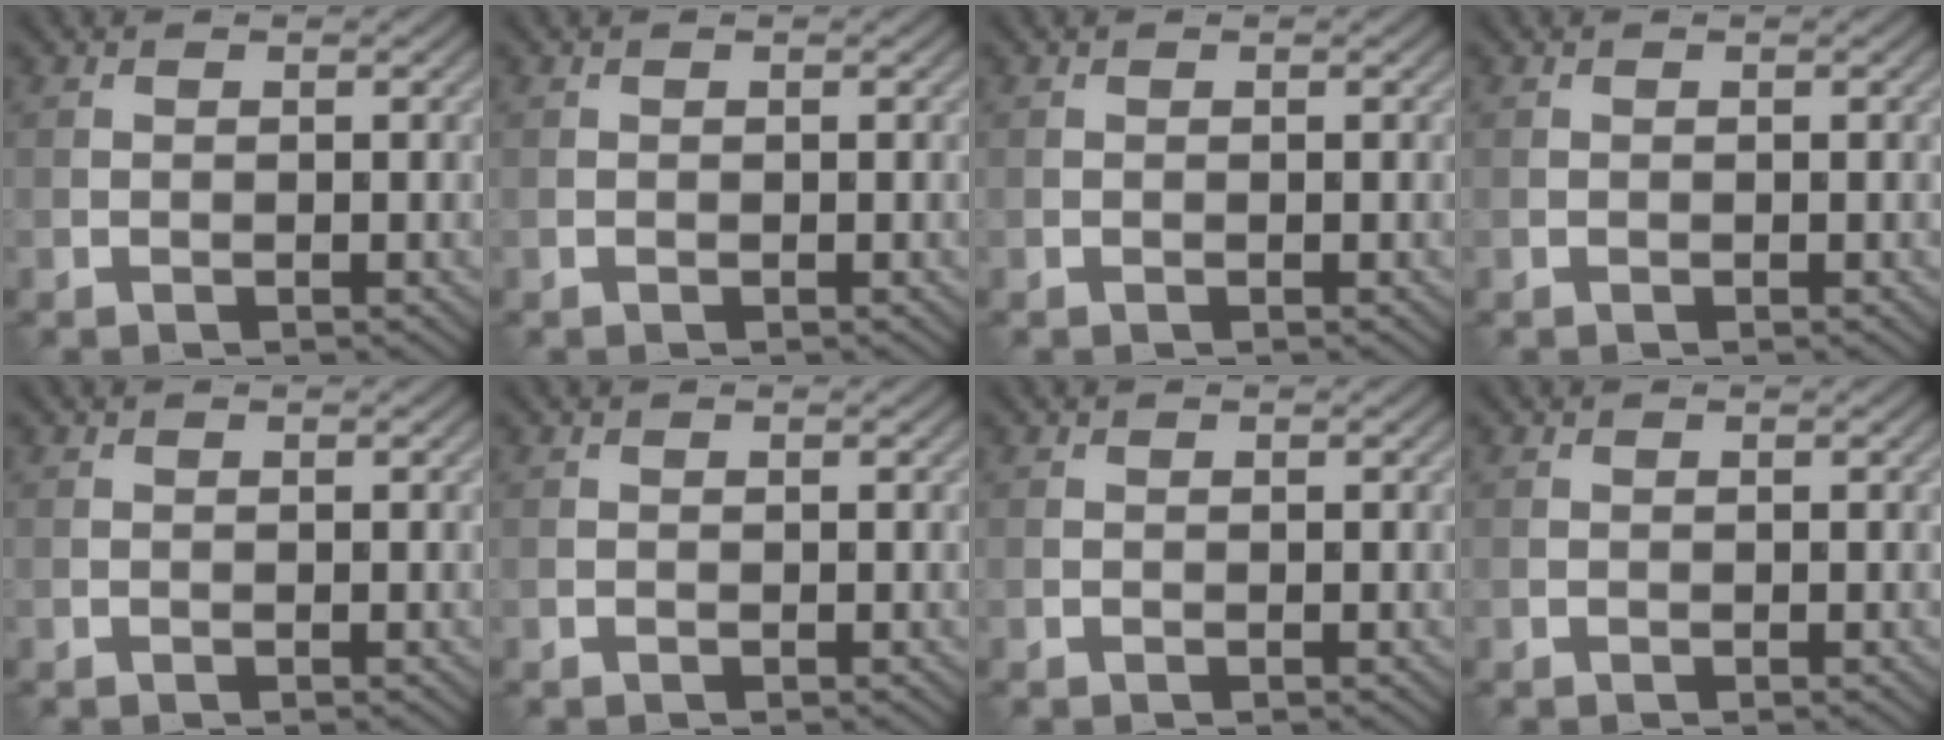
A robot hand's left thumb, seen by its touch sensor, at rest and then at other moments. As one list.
[{"total": 0.0}, {"total": 0.0}, {"total": 0.0}, {"total": 0.0}, {"total": 0.0}, {"total": 0.0}, {"total": 0.0}]